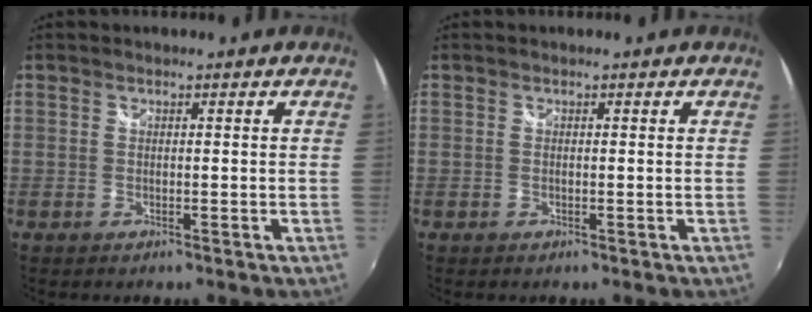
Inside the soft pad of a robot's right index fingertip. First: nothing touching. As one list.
[{"total": 0.0}]